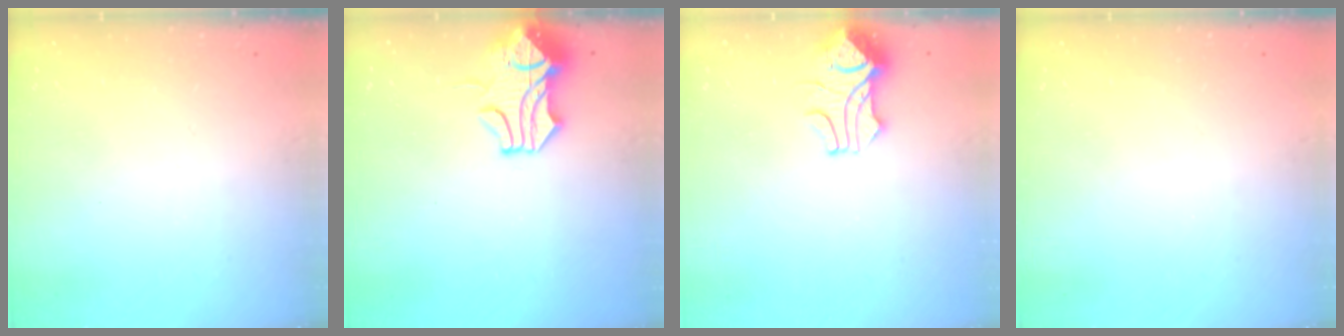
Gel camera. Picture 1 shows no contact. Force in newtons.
{"total": 1.8, "press": 1.1, "slide": 1.4}
{"total": 3.4, "press": 3.3, "slide": 1.1}
{"total": 0.0}